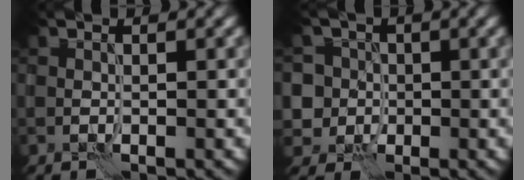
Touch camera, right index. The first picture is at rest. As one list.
[{"total": 6.7, "force": [1.6, 6.2, 1.9], "torque": [-0.032, 0.038, -0.007]}]